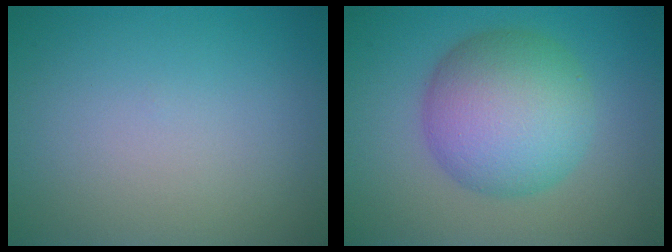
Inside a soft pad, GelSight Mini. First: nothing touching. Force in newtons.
{"total": 8.7, "press": 8.7, "slide": 0.2}